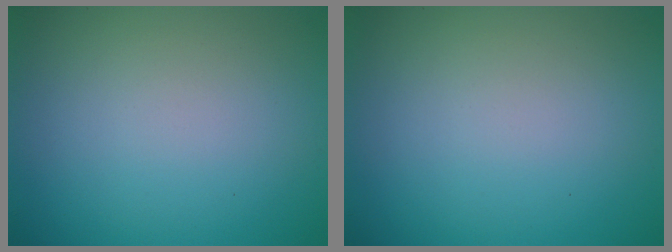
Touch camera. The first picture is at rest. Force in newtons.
{"total": 0.0}